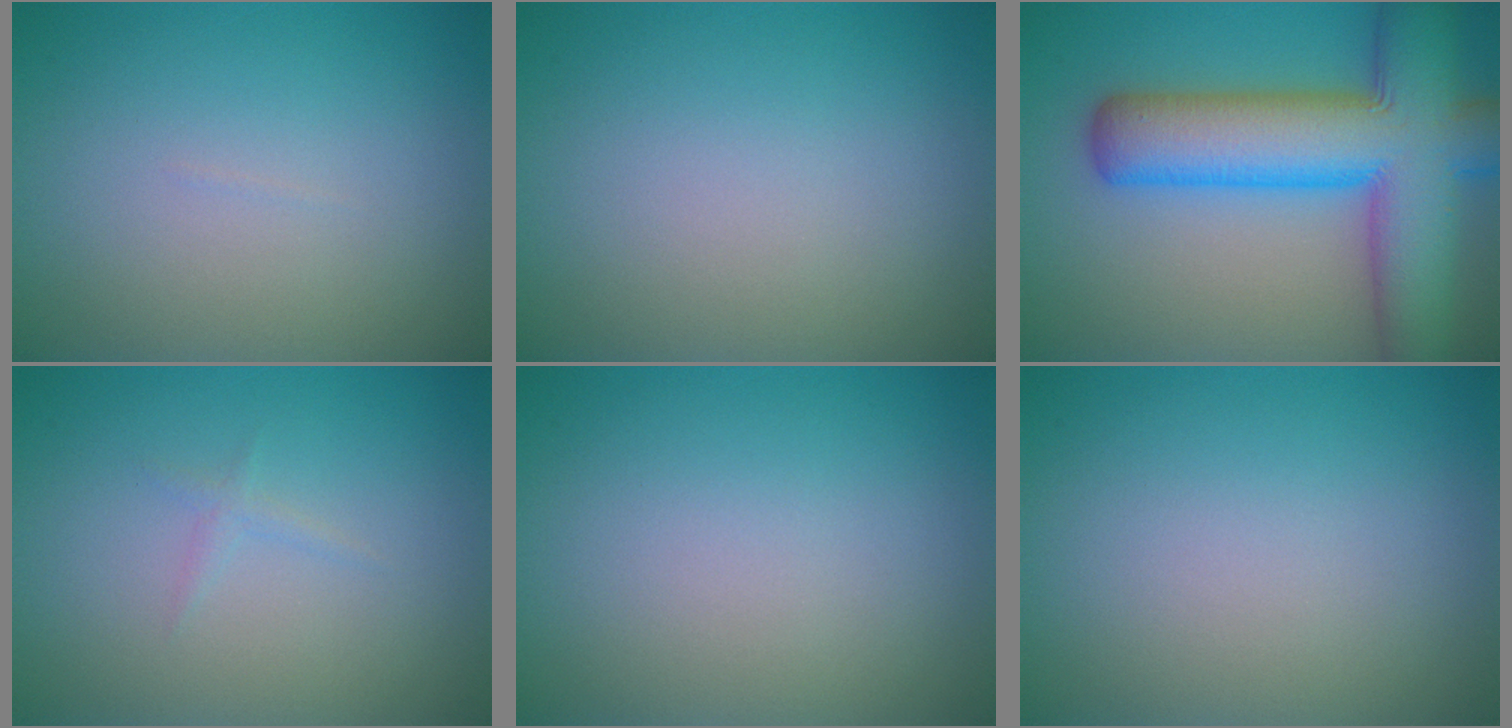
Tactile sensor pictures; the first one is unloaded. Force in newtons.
{"total": 0.0}
{"total": 12.8, "press": 12.8, "slide": 0.5}
{"total": 0.7, "press": 0.7, "slide": 0.1}
{"total": 0.0}
{"total": 0.0}